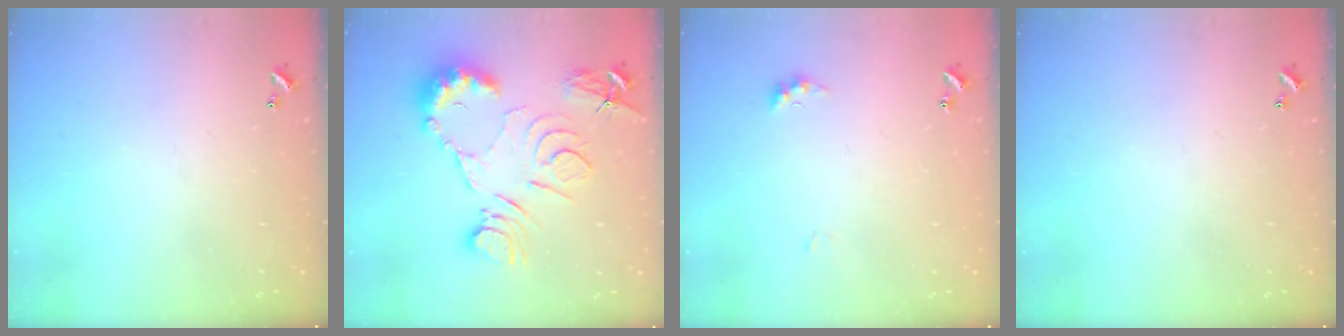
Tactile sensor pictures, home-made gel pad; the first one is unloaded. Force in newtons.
{"total": 14.5, "press": 14.5, "slide": 0.9}
{"total": 3.9, "press": 3.9, "slide": 0.7}
{"total": 0.0}